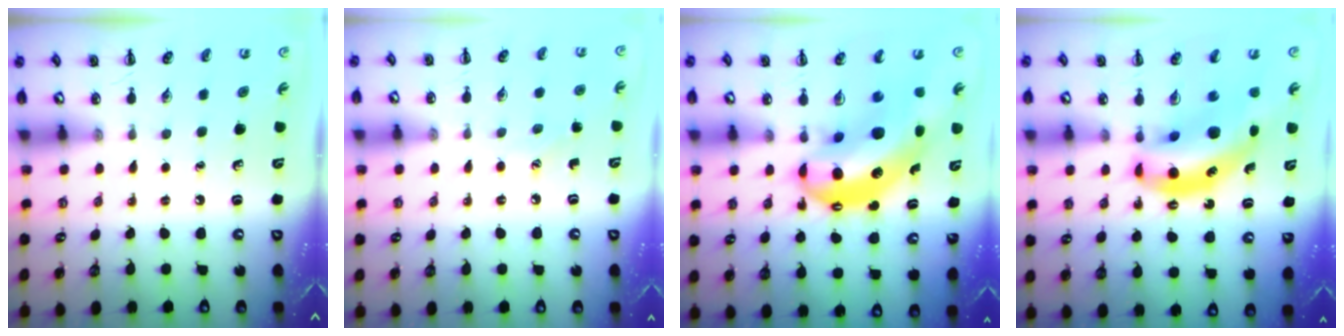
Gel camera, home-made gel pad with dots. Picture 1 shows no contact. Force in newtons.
{"total": 4.9, "press": 4.7, "slide": 1.3}
{"total": 12.0, "press": 11.6, "slide": 3.1}
{"total": 12.7, "press": 12.4, "slide": 3.1}